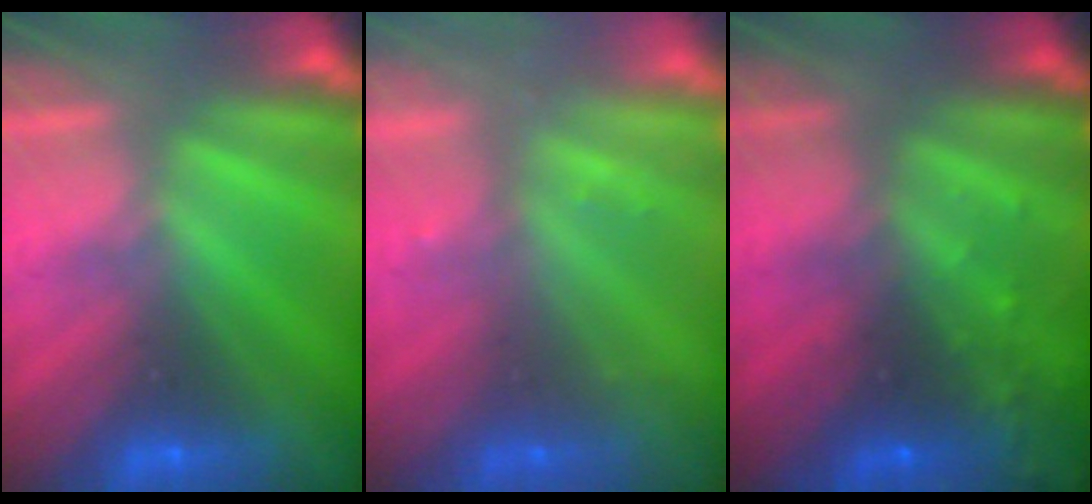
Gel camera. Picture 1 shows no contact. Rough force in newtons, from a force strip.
{"total": 2.3}
{"total": 7.7}